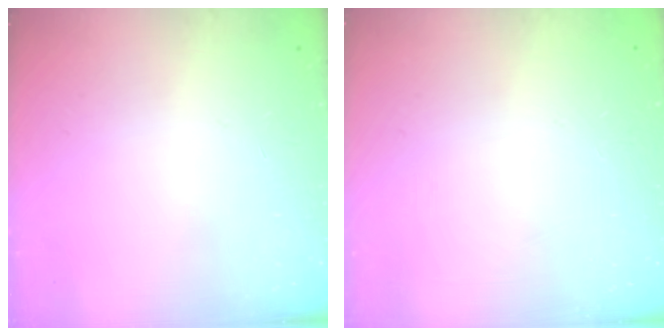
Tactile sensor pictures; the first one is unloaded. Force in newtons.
{"total": 0.0}